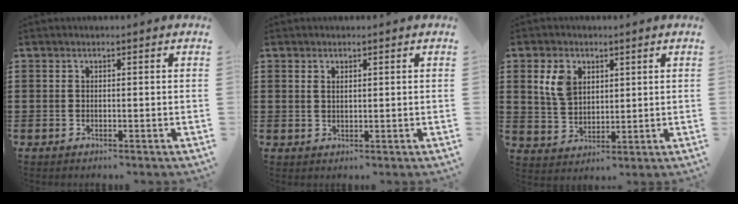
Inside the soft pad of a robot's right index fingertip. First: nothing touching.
{"total": 1.0, "force": [0.6, 0.5, 0.6], "torque": [-0.013, 0.004, 0.011]}
{"total": 6.0, "force": [2.5, 4.2, 3.6], "torque": [-0.092, 0.012, 0.044]}